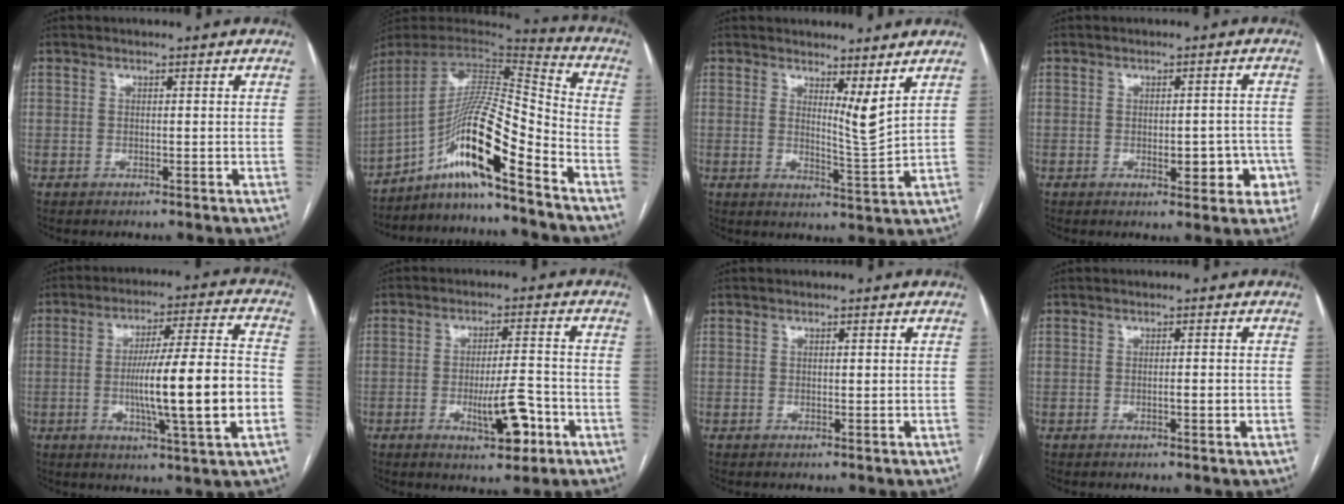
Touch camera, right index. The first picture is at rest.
{"total": 15.7, "force": [-9.7, -0.1, 12.4], "torque": [-0.219, 0.015, -0.172]}
{"total": 4.2, "force": [2.6, -0.2, 3.3], "torque": [-0.055, -0.023, 0.047]}
{"total": 5.6, "force": [-1.8, 2.6, 4.6], "torque": [-0.046, 0.011, -0.016]}
{"total": 16.2, "force": [-3.0, 0.4, 15.9], "torque": [-0.261, 0.000, -0.049]}
{"total": 8.0, "force": [-3.2, 1.9, 7.1], "torque": [-0.111, -0.002, -0.044]}
{"total": 0.6, "force": [0.2, 0.2, 0.5], "torque": [-0.007, 0.000, 0.003]}
{"total": 1.6, "force": [-0.3, 0.2, 1.6], "torque": [-0.027, -0.001, -0.004]}